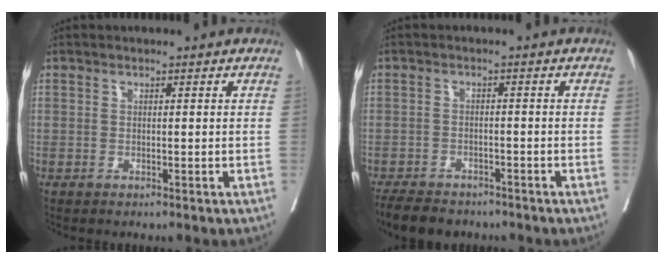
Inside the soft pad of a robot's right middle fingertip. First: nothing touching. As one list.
[{"total": 7.4, "force": [-6.4, 2.8, 2.7], "torque": [-0.043, -0.009, -0.095]}]